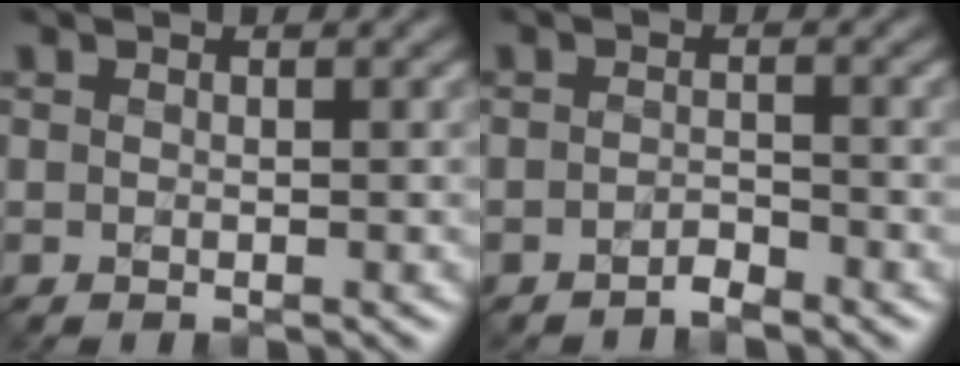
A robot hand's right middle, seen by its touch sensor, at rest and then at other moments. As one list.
[{"total": 1.3, "force": [-1.2, 0.2, 0.5], "torque": [-0.009, 0.005, -0.023]}]